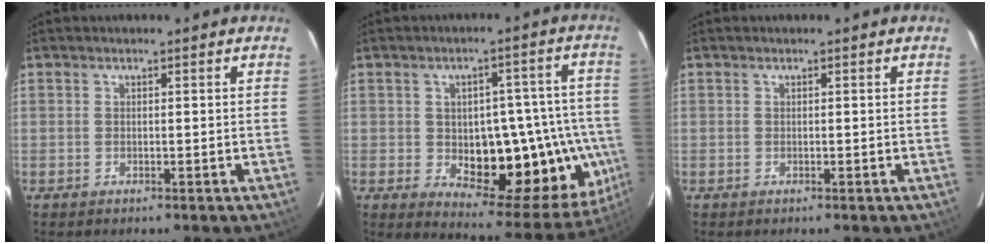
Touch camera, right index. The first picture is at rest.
{"total": 19.2, "force": [-3.1, 8.3, 17.0], "torque": [-0.172, 0.023, -0.012]}
{"total": 0.0}